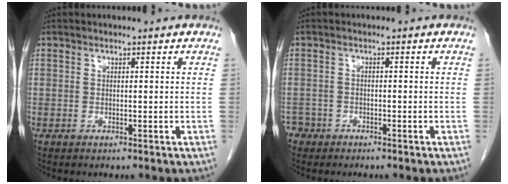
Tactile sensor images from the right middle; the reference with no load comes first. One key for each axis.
{"total": 2.2, "fx": -1.6, "fy": 1.4, "fz": -0.4, "tx": 0.000, "ty": 0.007, "tz": -0.032}